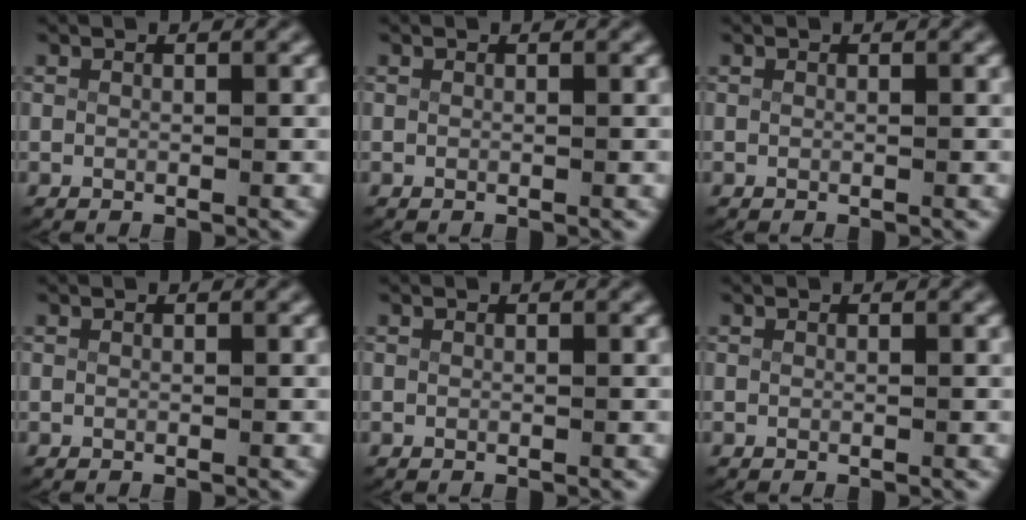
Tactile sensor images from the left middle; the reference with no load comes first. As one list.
[{"total": 0.0}, {"total": 0.0}, {"total": 0.0}, {"total": 0.0}, {"total": 0.0}]